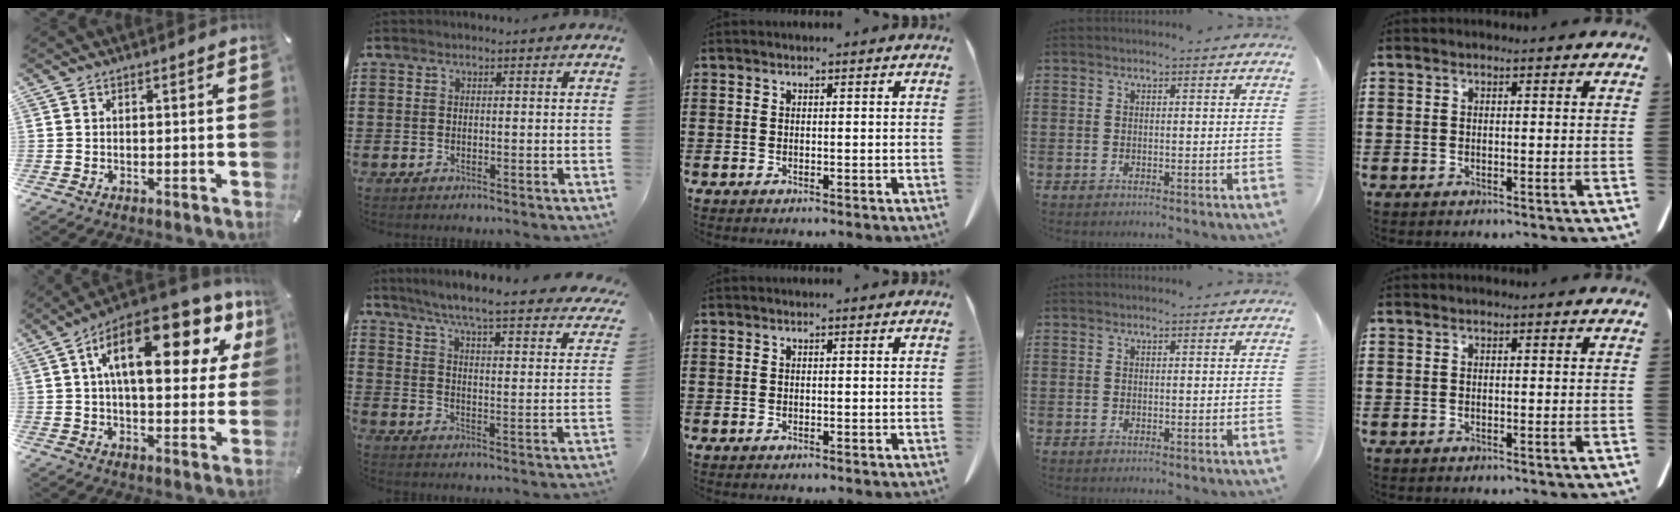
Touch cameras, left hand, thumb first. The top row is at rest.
{"thumb": {"total": 20.9, "force": [8.9, 9.0, 16.7], "torque": [-0.267, -0.036, 0.143]}, "index": {"total": 5.6, "force": [4.6, -0.8, 3.1], "torque": [-0.083, -0.046, 0.068]}}